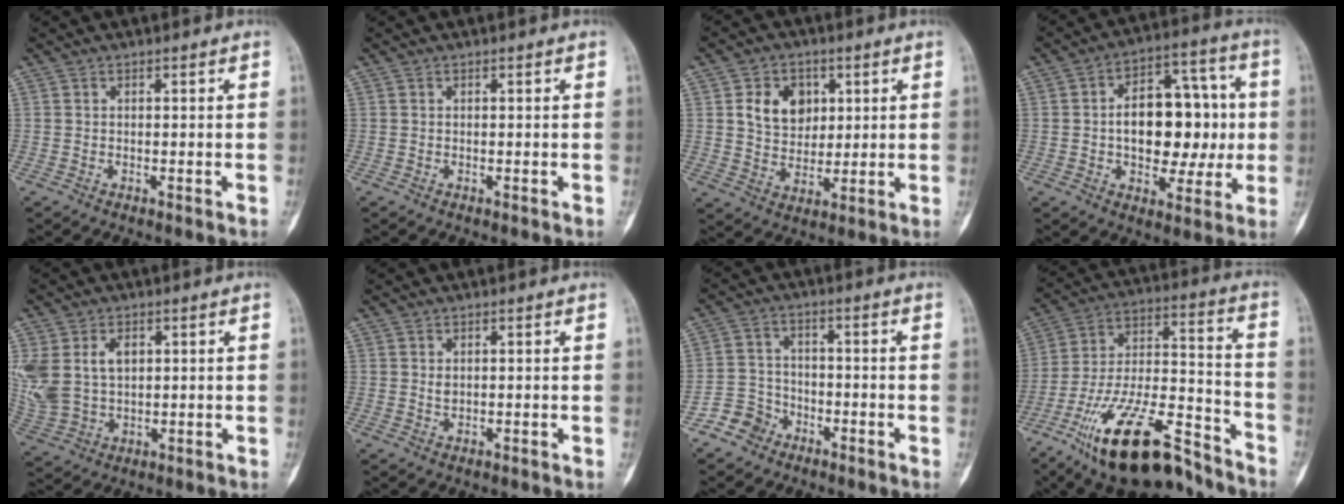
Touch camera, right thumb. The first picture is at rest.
{"total": 0.0}
{"total": 9.5, "force": [2.8, 7.4, 5.2], "torque": [-0.047, -0.012, 0.055]}
{"total": 17.9, "force": [-0.1, 11.1, 14.0], "torque": [-0.155, 0.034, 0.000]}
{"total": 12.5, "force": [3.0, 8.7, 8.5], "torque": [-0.189, 0.002, 0.073]}
{"total": 1.2, "force": [0.3, 0.8, 0.8], "torque": [-0.008, -0.003, 0.009]}
{"total": 5.9, "force": [-3.7, 4.5, 0.7], "torque": [0.012, 0.031, -0.076]}
{"total": 23.6, "force": [-15.9, 8.6, 15.2], "torque": [-0.271, 0.082, -0.274]}